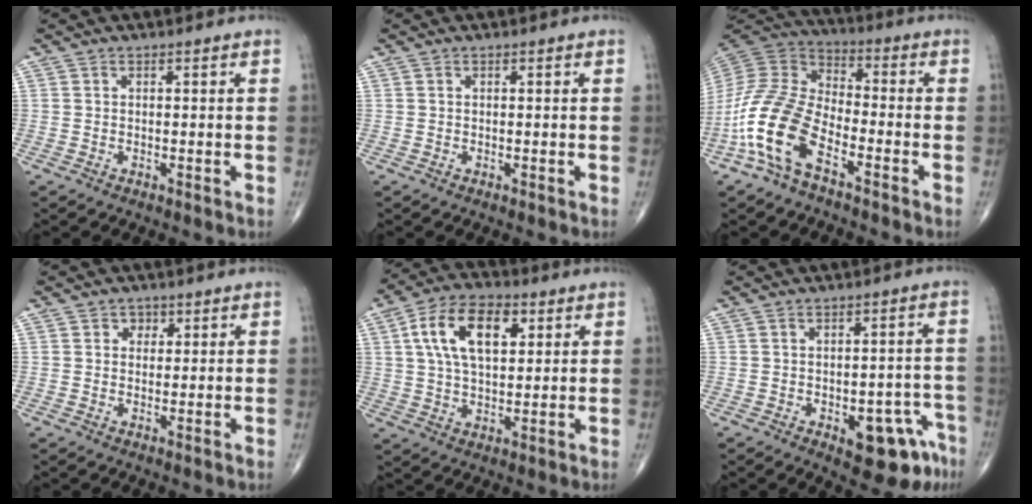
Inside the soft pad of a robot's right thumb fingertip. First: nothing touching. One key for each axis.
{"total": 0.0}
{"total": 15.6, "fx": -7.3, "fy": 7.4, "fz": 11.6, "tx": -0.245, "ty": 0.048, "tz": -0.153}
{"total": 2.2, "fx": 0.9, "fy": 1.9, "fz": 0.8, "tx": 0.007, "ty": -0.003, "tz": 0.009}
{"total": 13.4, "fx": 4.2, "fy": 7.3, "fz": 10.4, "tx": -0.175, "ty": 0.004, "tz": 0.071}
{"total": 11.0, "fx": -5.4, "fy": 5.1, "fz": 8.1, "tx": -0.066, "ty": 0.036, "tz": -0.060}